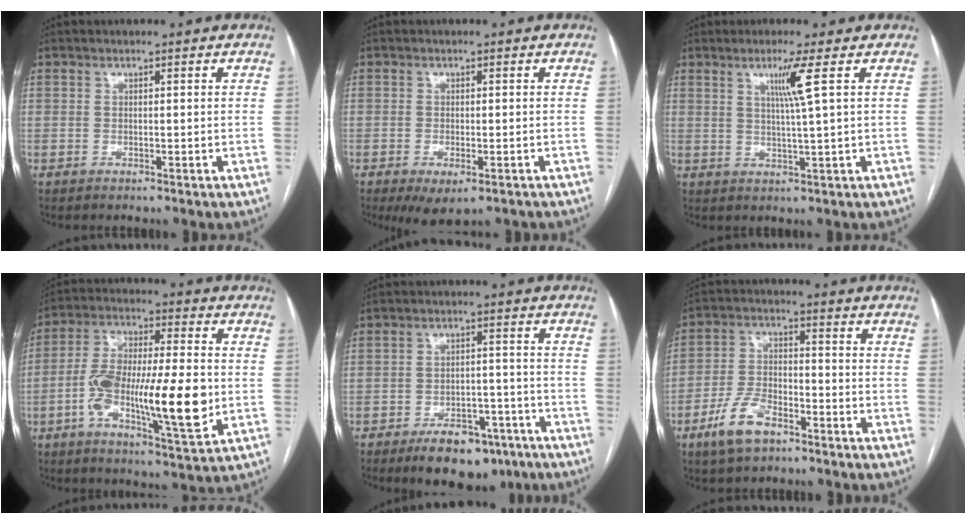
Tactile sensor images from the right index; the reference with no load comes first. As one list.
[{"total": 5.5, "force": [-3.4, 2.0, 3.9], "torque": [-0.056, -0.011, -0.047]}, {"total": 4.6, "force": [1.8, -1.4, 4.0], "torque": [-0.077, -0.008, 0.035]}, {"total": 17.3, "force": [-3.1, 3.6, 16.7], "torque": [-0.300, 0.001, -0.051]}, {"total": 10.6, "force": [-7.4, 5.1, 5.6], "torque": [-0.072, 0.009, -0.108]}, {"total": 8.9, "force": [-5.4, 4.1, 5.8], "torque": [-0.130, 0.005, -0.100]}]